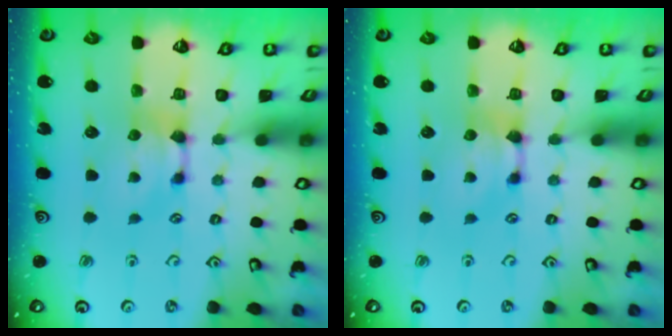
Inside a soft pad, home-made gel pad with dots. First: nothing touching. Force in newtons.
{"total": 0.0}